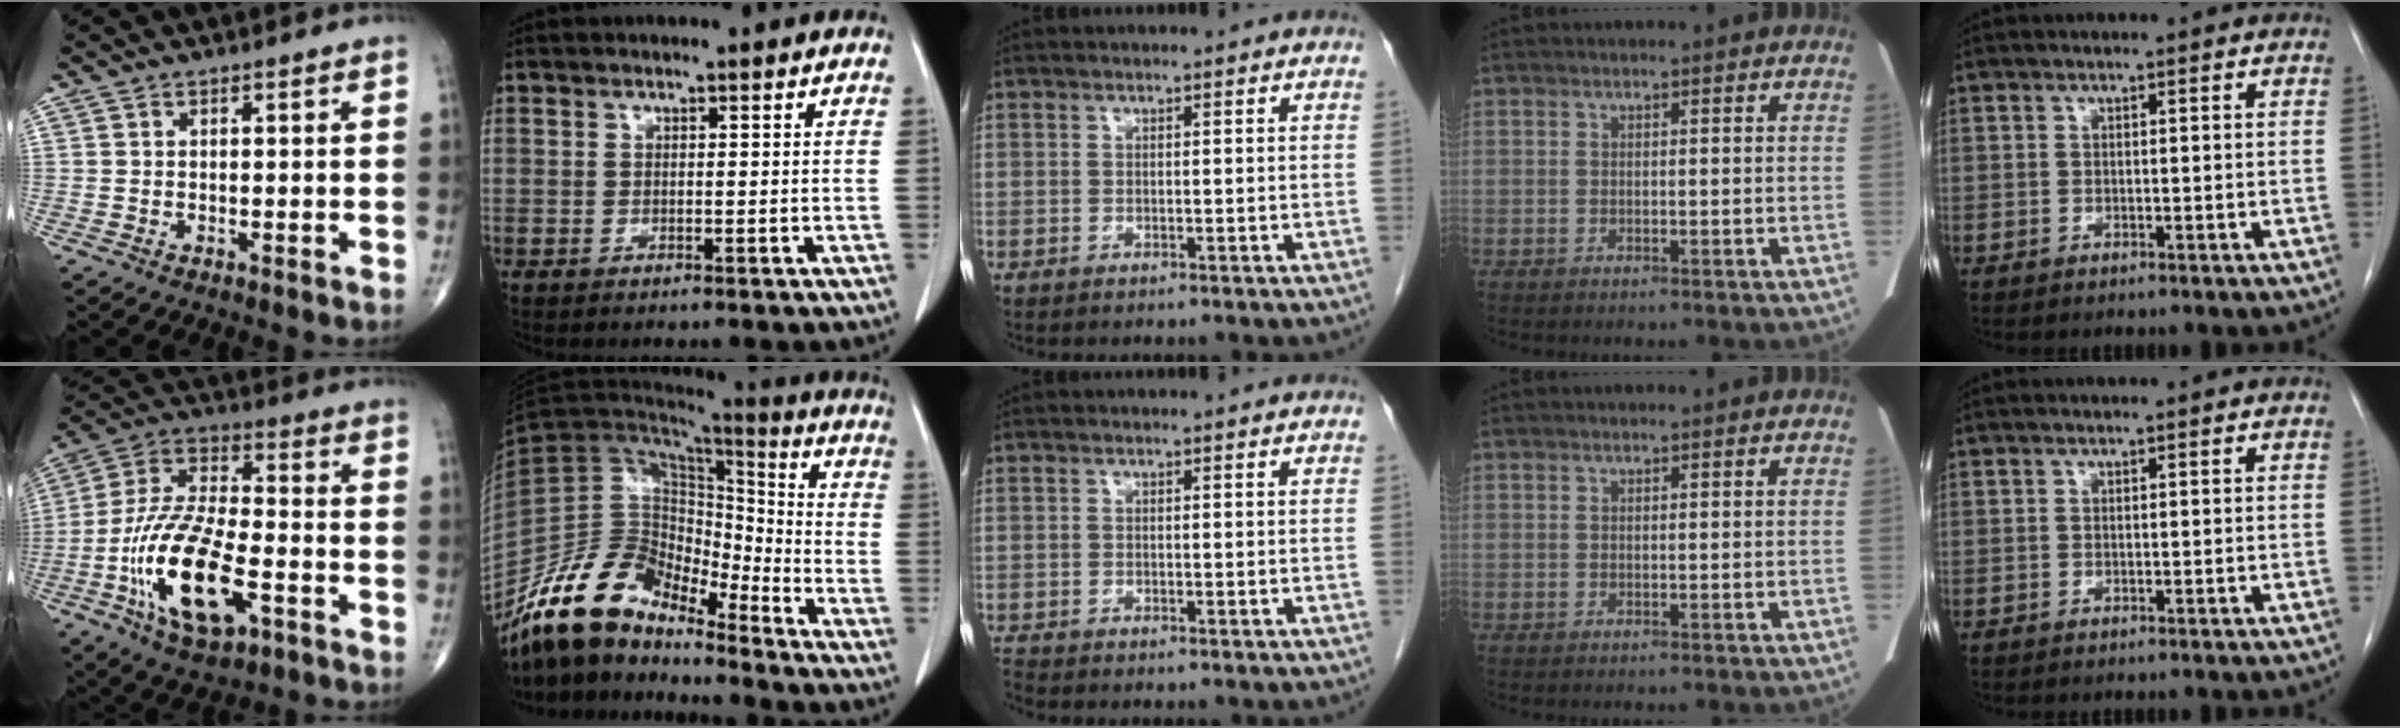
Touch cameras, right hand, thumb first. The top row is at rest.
{"thumb": {"total": 19.8, "force": [-7.2, 8.5, 16.4], "torque": [-0.318, 0.031, -0.126]}, "index": {"total": 16.8, "force": [-13.8, 5.8, 7.7], "torque": [-0.147, 0.032, -0.259]}, "middle": {"total": 1.0, "force": [-1.0, -0.1, 0.1], "torque": [-0.006, -0.005, -0.018]}}